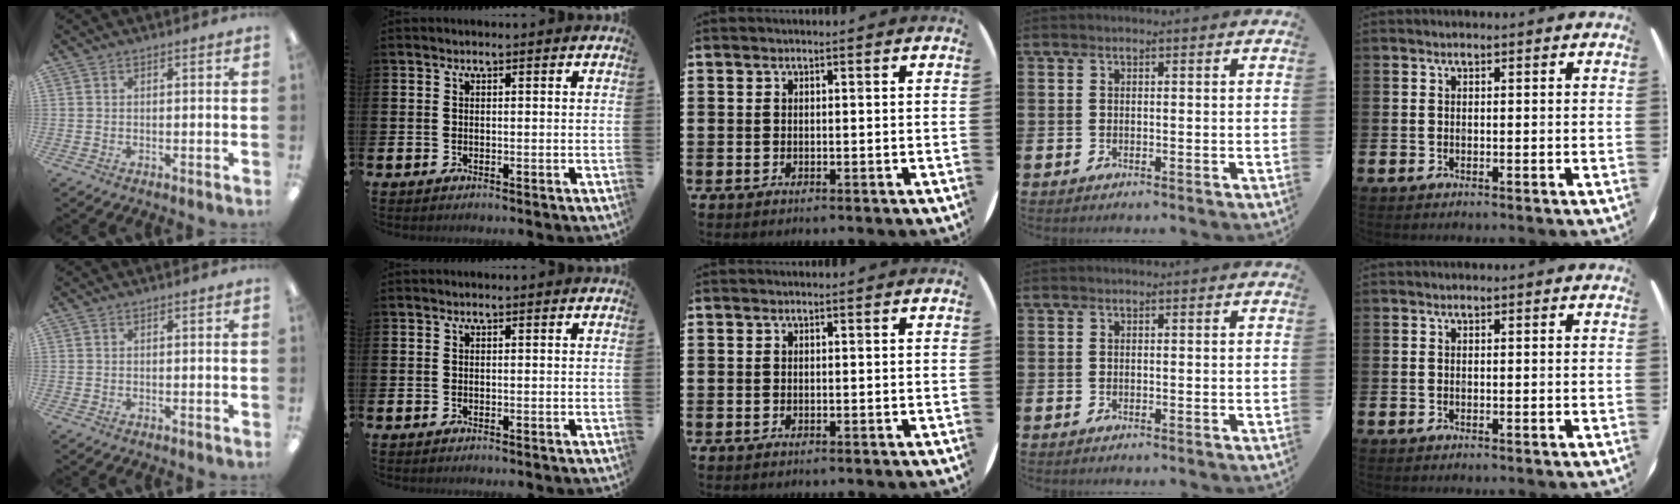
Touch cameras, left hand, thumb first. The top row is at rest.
{}